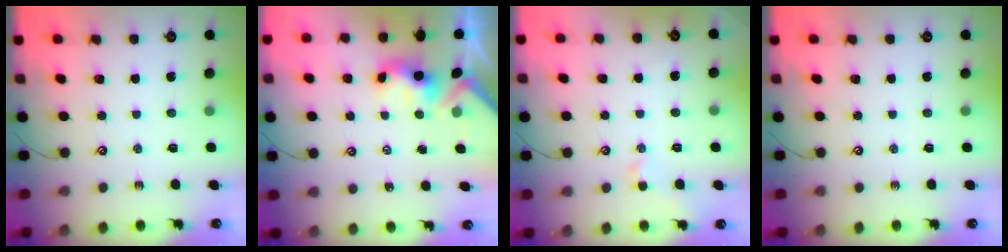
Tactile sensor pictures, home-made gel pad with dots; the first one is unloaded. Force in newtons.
{"total": 3.5, "press": 3.5, "slide": 0.4}
{"total": 1.7, "press": 1.6, "slide": 0.3}
{"total": 0.0}